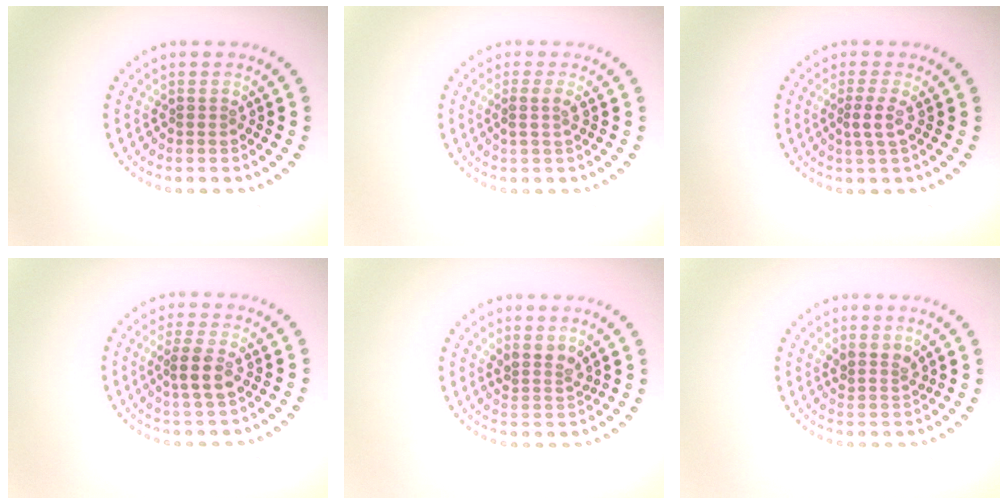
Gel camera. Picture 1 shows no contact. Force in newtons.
{"total": 1.5, "press": 1.3, "slide": 0.8}
{"total": 1.7, "press": 1.3, "slide": 1.2}
{"total": 3.0, "press": 2.8, "slide": 1.1}
{"total": 2.4, "press": 1.9, "slide": 1.4}
{"total": 1.9, "press": 1.6, "slide": 1.1}